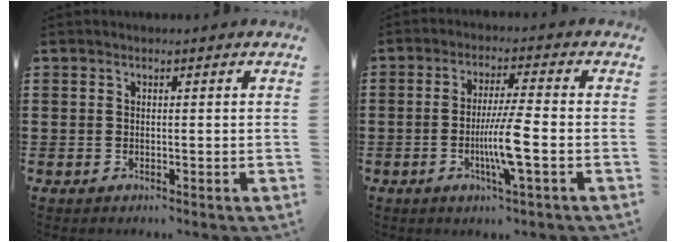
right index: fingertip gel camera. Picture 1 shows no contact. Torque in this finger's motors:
{"motor_torque": [2.14, 0.00, 0.38, 0.08]}